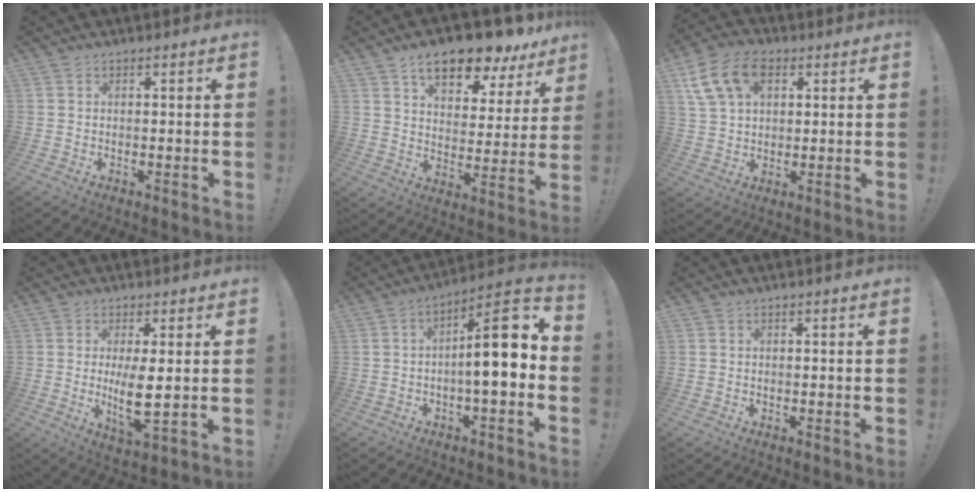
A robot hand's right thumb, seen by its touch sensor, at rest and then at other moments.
{"total": 13.6, "force": [9.8, 5.4, 7.9], "torque": [-0.123, -0.070, 0.165]}
{"total": 13.0, "force": [5.2, 8.6, 8.4], "torque": [-0.163, -0.008, 0.102]}
{"total": 7.9, "force": [0.6, 2.0, 7.6], "torque": [-0.131, -0.023, 0.008]}
{"total": 13.8, "force": [-0.3, 3.3, 13.4], "torque": [-0.198, 0.003, -0.010]}
{"total": 0.0}